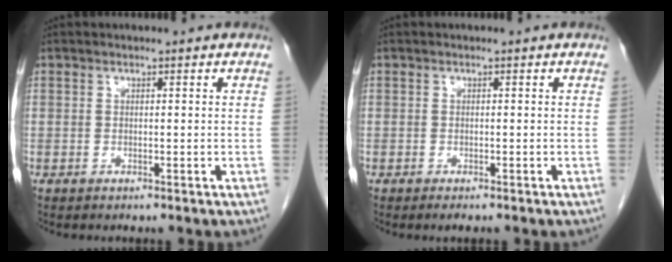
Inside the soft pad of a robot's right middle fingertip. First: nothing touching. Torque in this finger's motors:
{"motor_torque": [0.40, -0.26, 0.01, 0.02]}